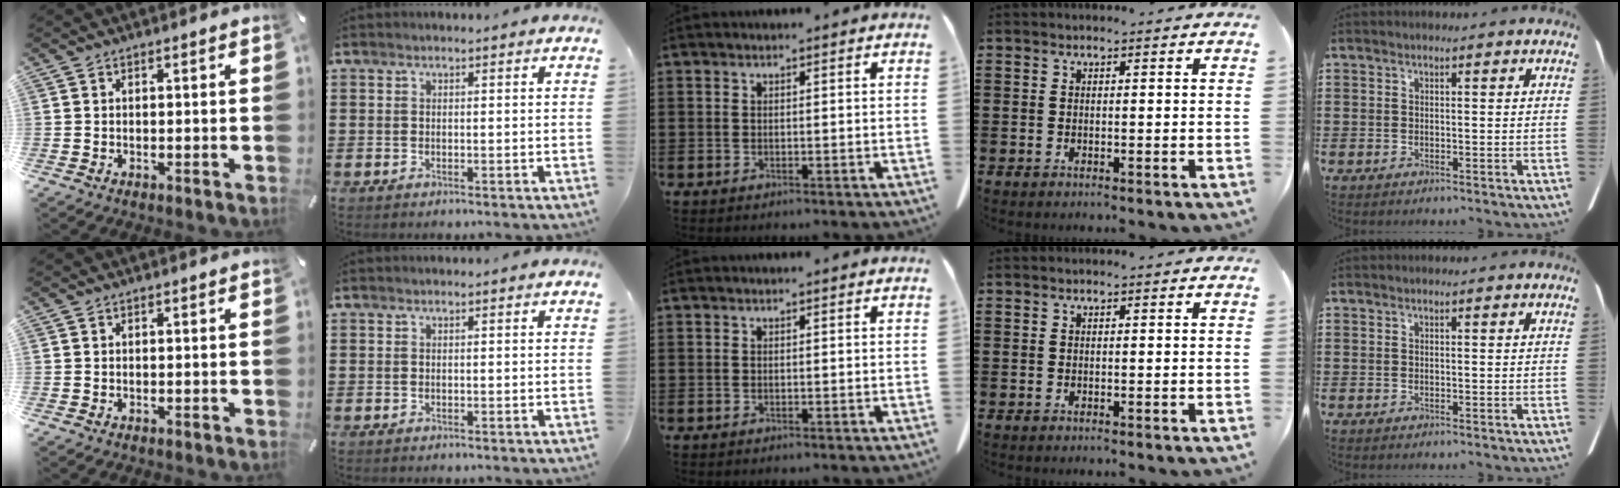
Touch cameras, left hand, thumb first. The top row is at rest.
{}